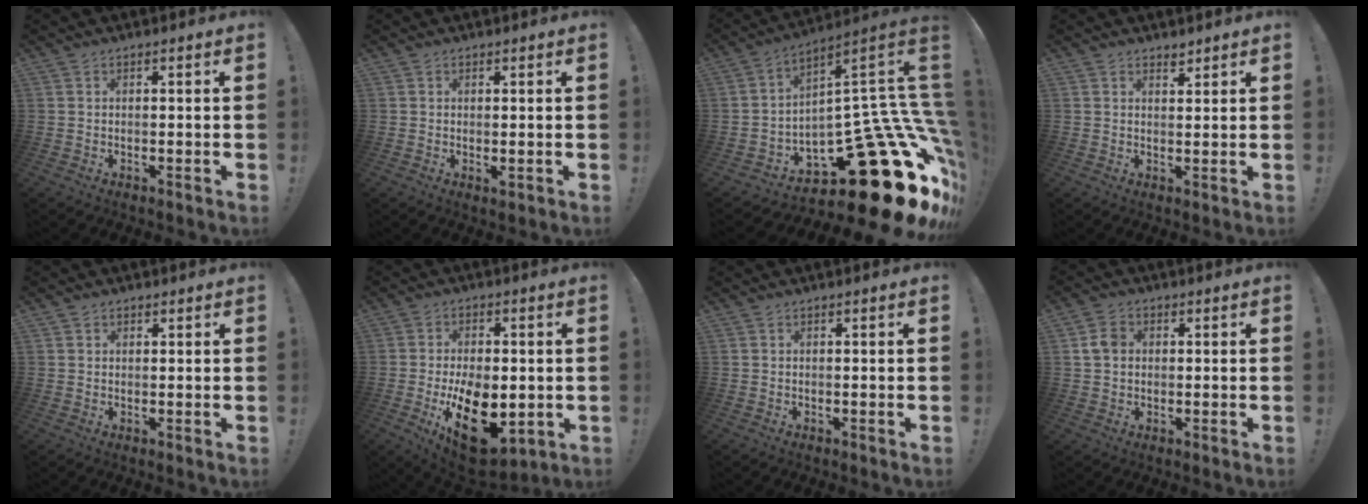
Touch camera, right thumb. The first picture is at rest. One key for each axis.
{"total": 0.9, "fx": 0.3, "fy": 0.5, "fz": 0.7, "tx": -0.007, "ty": -0.003, "tz": 0.007}
{"total": 28.4, "fx": -13.7, "fy": 10.2, "fz": 22.7, "tx": -0.256, "ty": 0.024, "tz": -0.190}
{"total": 2.4, "fx": 2.1, "fy": 1.0, "fz": 0.7, "tx": -0.001, "ty": -0.013, "tz": 0.036}
{"total": 1.1, "fx": 0.8, "fy": 0.8, "fz": 0.2, "tx": -0.004, "ty": 0.000, "tz": 0.015}
{"total": 19.0, "fx": -5.2, "fy": 11.2, "fz": 14.5, "tx": -0.222, "ty": 0.015, "tz": -0.071}
{"total": 0.0}
{"total": 5.5, "fx": 0.8, "fy": 4.5, "fz": 3.1, "tx": -0.052, "ty": 0.013, "tz": 0.019}